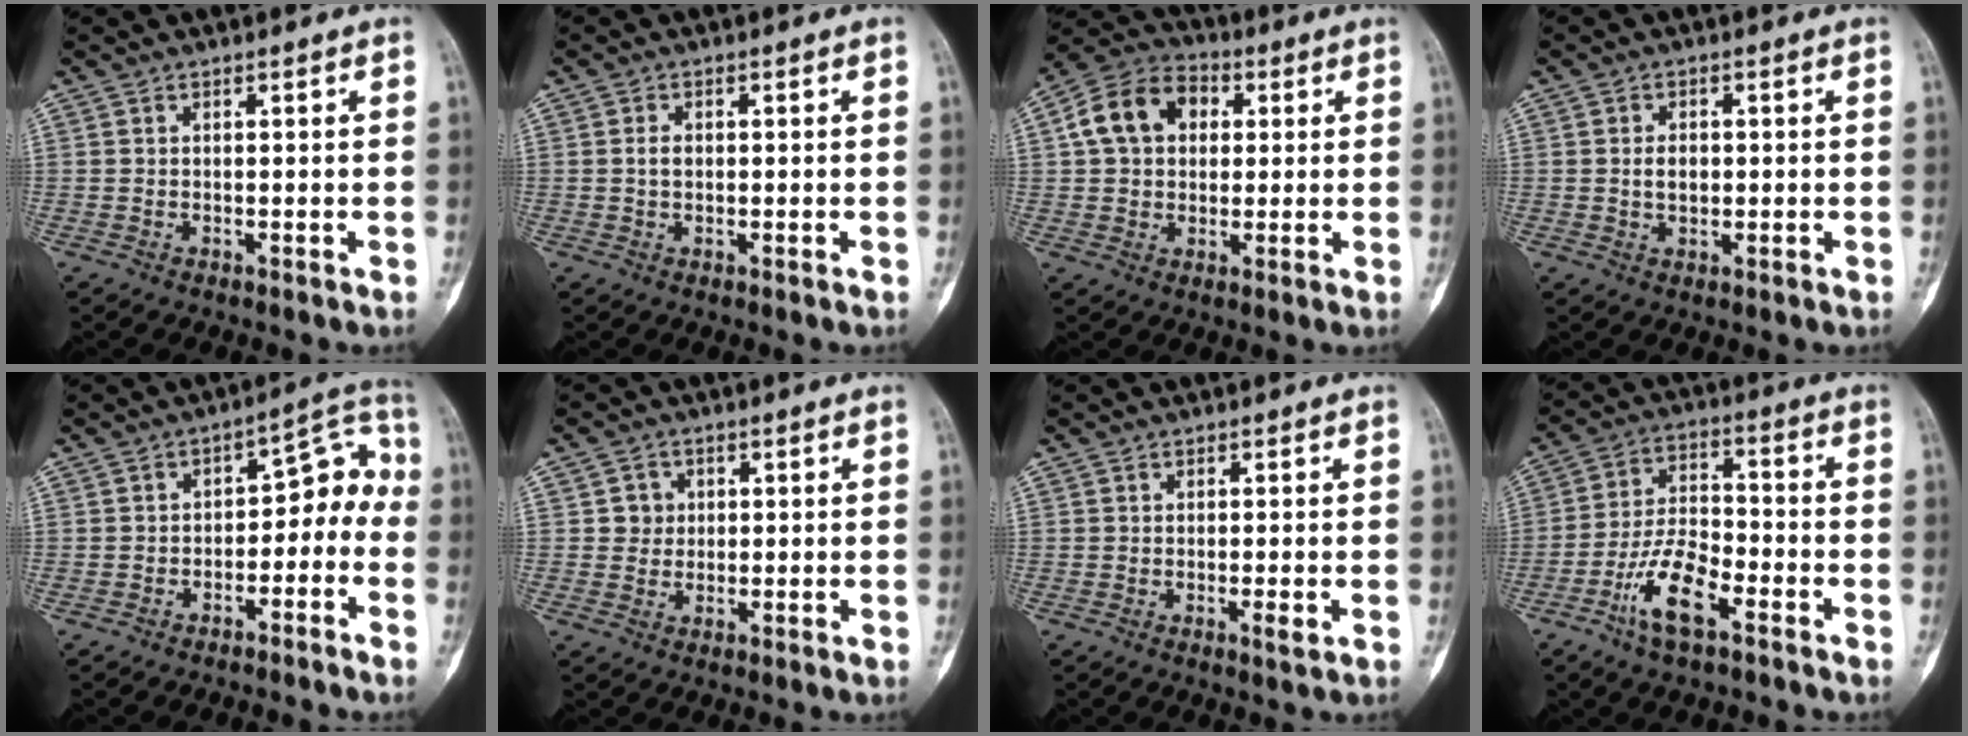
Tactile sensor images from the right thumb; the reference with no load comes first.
{"total": 1.7, "force": [0.1, 1.2, 1.3], "torque": [-0.019, 0.004, 0.000]}
{"total": 12.1, "force": [2.6, 9.2, 7.4], "torque": [-0.111, 0.018, 0.034]}
{"total": 3.0, "force": [0.1, 2.1, 2.2], "torque": [-0.029, 0.002, 0.001]}
{"total": 9.2, "force": [-3.5, 5.7, 6.4], "torque": [-0.048, 0.064, -0.054]}
{"total": 3.2, "force": [0.7, 3.1, 0.6], "torque": [0.011, 0.003, 0.007]}
{"total": 1.4, "force": [-0.4, 0.2, 1.4], "torque": [-0.021, -0.005, -0.005]}
{"total": 10.9, "force": [-5.8, 4.3, 8.2], "torque": [-0.157, 0.032, -0.109]}